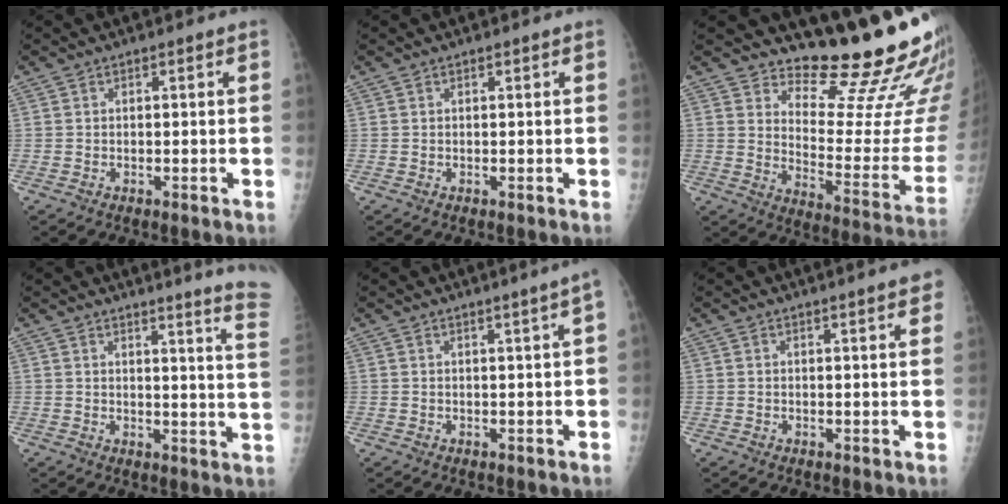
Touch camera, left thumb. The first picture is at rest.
{"total": 0.0}
{"total": 18.9, "force": [16.7, 3.4, 8.3], "torque": [-0.072, -0.177, 0.222]}
{"total": 15.0, "force": [13.5, -1.2, 6.4], "torque": [-0.068, -0.146, 0.130]}
{"total": 2.2, "force": [1.1, -0.6, 1.8], "torque": [-0.025, -0.005, 0.018]}
{"total": 4.6, "force": [3.3, 0.6, 3.2], "torque": [-0.031, -0.002, 0.033]}